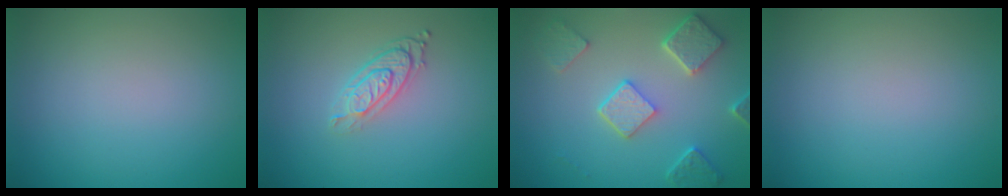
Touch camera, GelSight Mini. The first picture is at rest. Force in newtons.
{"total": 3.2, "press": 2.3, "slide": 2.2}
{"total": 5.0, "press": 4.0, "slide": 3.1}
{"total": 0.0}